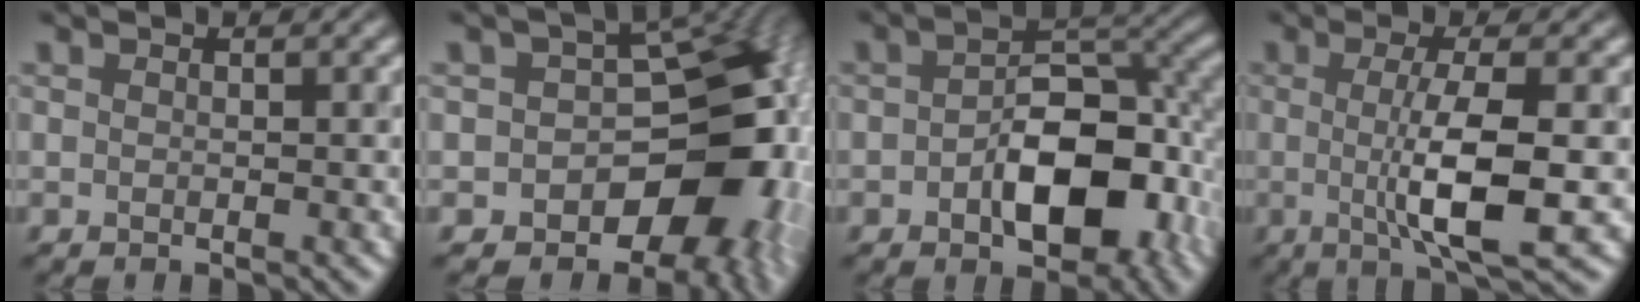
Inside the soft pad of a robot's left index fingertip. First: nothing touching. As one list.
[{"total": 14.2, "force": [-3.6, 10.1, 9.3], "torque": [-0.057, 0.009, -0.053]}, {"total": 9.3, "force": [-2.4, 5.3, 7.2], "torque": [-0.099, 0.003, -0.041]}, {"total": 6.8, "force": [-0.5, 1.5, 6.6], "torque": [-0.110, -0.006, -0.007]}]